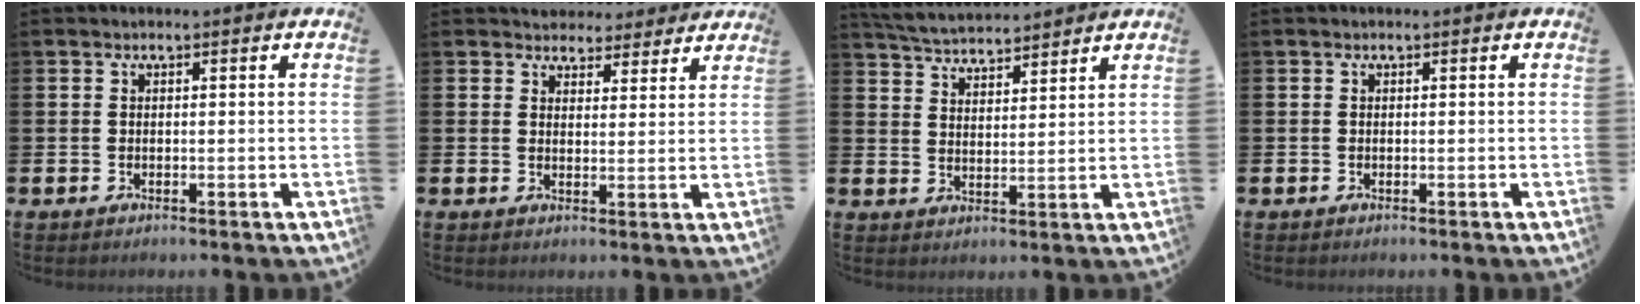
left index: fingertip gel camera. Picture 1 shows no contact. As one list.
[{"total": 3.8, "force": [3.4, 1.6, 0.0], "torque": [0.000, -0.024, 0.058]}, {"total": 4.8, "force": [4.8, 0.6, 0.2], "torque": [-0.022, -0.026, 0.086]}, {"total": 0.0}]